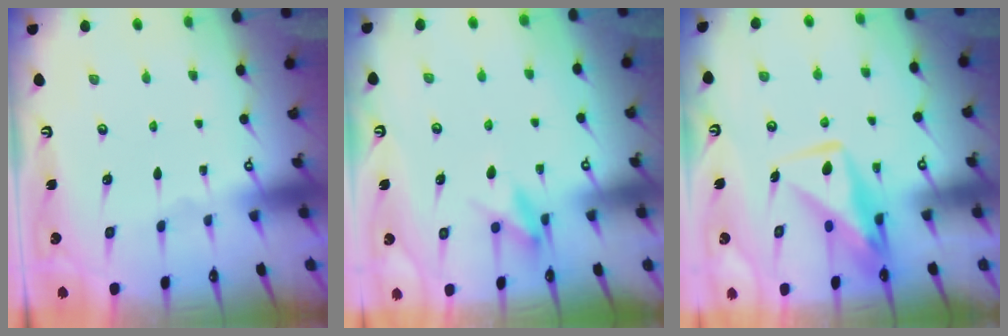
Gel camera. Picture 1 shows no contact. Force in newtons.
{"total": 7.7, "press": 7.5, "slide": 1.8}
{"total": 11.0, "press": 10.9, "slide": 0.9}